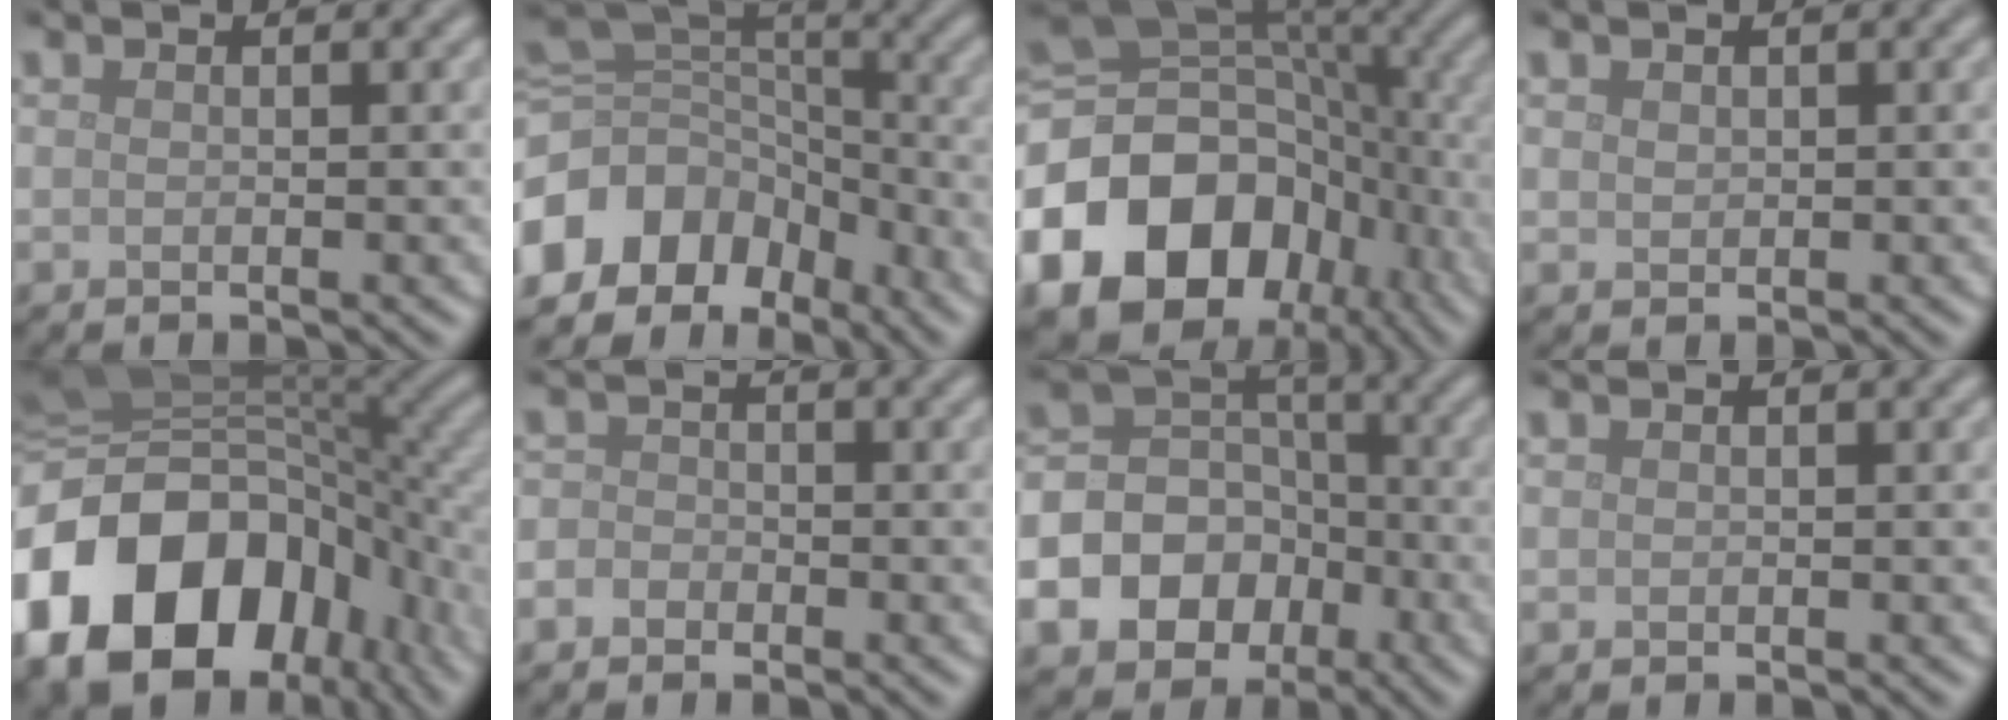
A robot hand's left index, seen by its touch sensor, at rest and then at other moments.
{"total": 11.4, "force": [-5.9, 8.2, 5.2], "torque": [-0.125, 0.009, -0.113]}
{"total": 18.4, "force": [-6.6, 14.0, 9.9], "torque": [-0.232, -0.022, -0.114]}
{"total": 0.7, "force": [0.4, 0.6, 0.2], "torque": [-0.005, -0.002, 0.009]}
{"total": 19.7, "force": [-6.5, 13.8, 12.4], "torque": [-0.286, -0.028, -0.112]}
{"total": 1.9, "force": [-0.8, 1.7, 0.5], "torque": [0.011, 0.008, -0.024]}
{"total": 13.8, "force": [-6.1, 11.5, 4.3], "torque": [-0.105, -0.029, -0.119]}
{"total": 0.0}